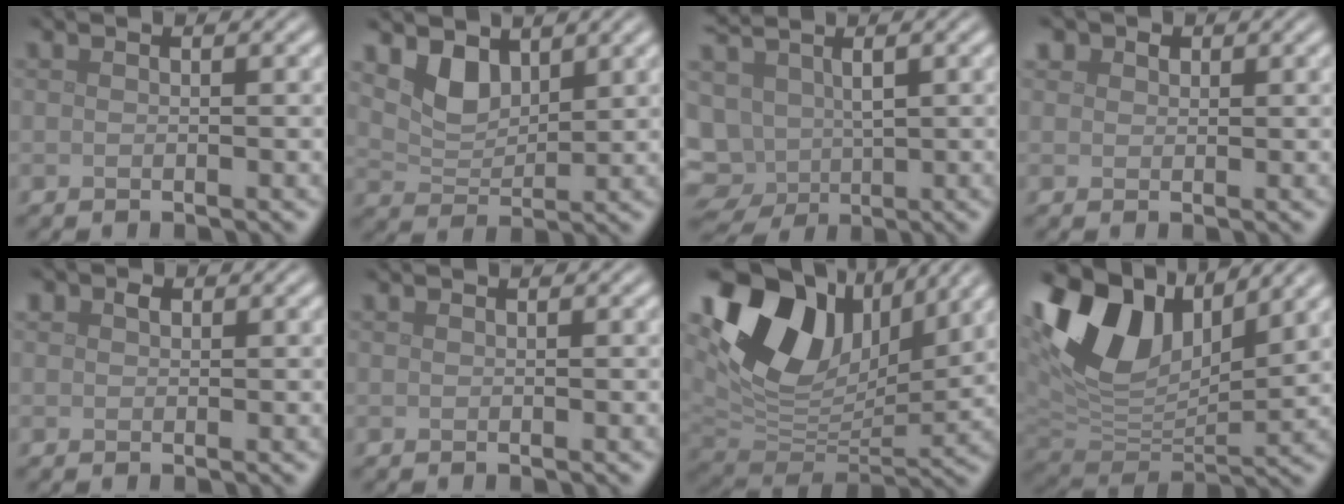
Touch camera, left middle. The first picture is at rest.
{"total": 3.1, "force": [2.2, 1.6, 1.5], "torque": [-0.040, -0.010, 0.043]}
{"total": 7.9, "force": [-1.1, 5.7, 5.3], "torque": [-0.113, -0.020, -0.001]}
{"total": 1.9, "force": [1.2, 1.3, 0.6], "torque": [-0.011, -0.001, 0.015]}
{"total": 1.1, "force": [0.5, 0.9, 0.5], "torque": [-0.008, 0.004, 0.007]}
{"total": 0.0}
{"total": 12.9, "force": [5.8, 8.3, 8.0], "torque": [-0.157, 0.010, 0.108]}
{"total": 12.5, "force": [5.5, 7.1, 8.7], "torque": [-0.196, 0.020, 0.105]}